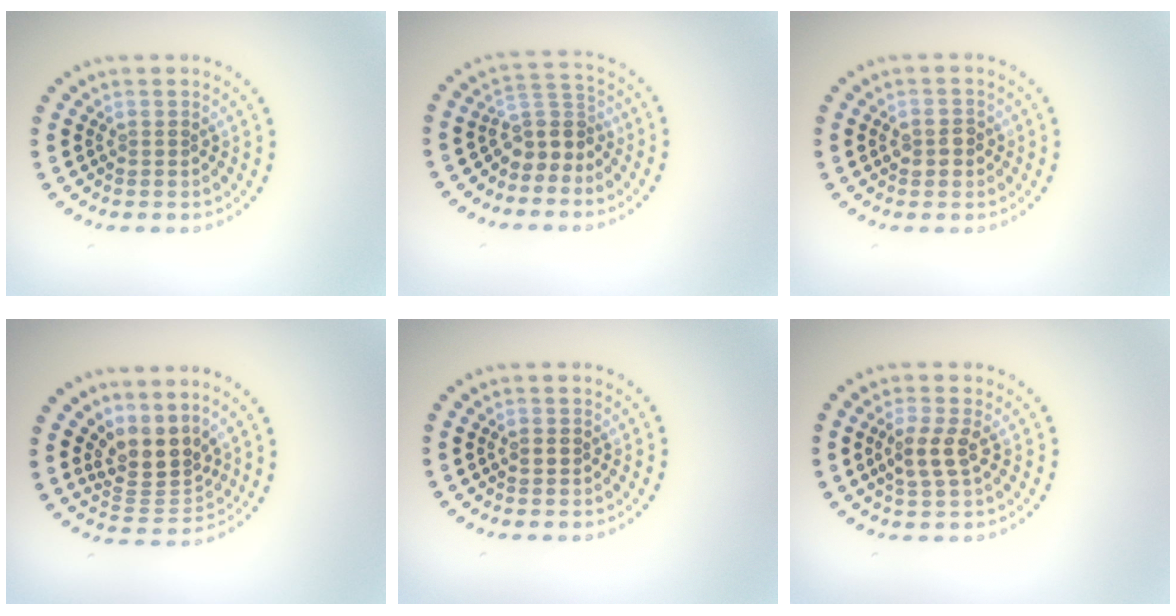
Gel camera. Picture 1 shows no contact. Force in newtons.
{"total": 3.1, "press": 2.5, "slide": 2.0}
{"total": 1.8, "press": 1.8, "slide": 0.1}
{"total": 3.9, "press": 3.0, "slide": 2.5}
{"total": 1.1, "press": 1.1, "slide": 0.1}
{"total": 2.7, "press": 2.6, "slide": 0.7}